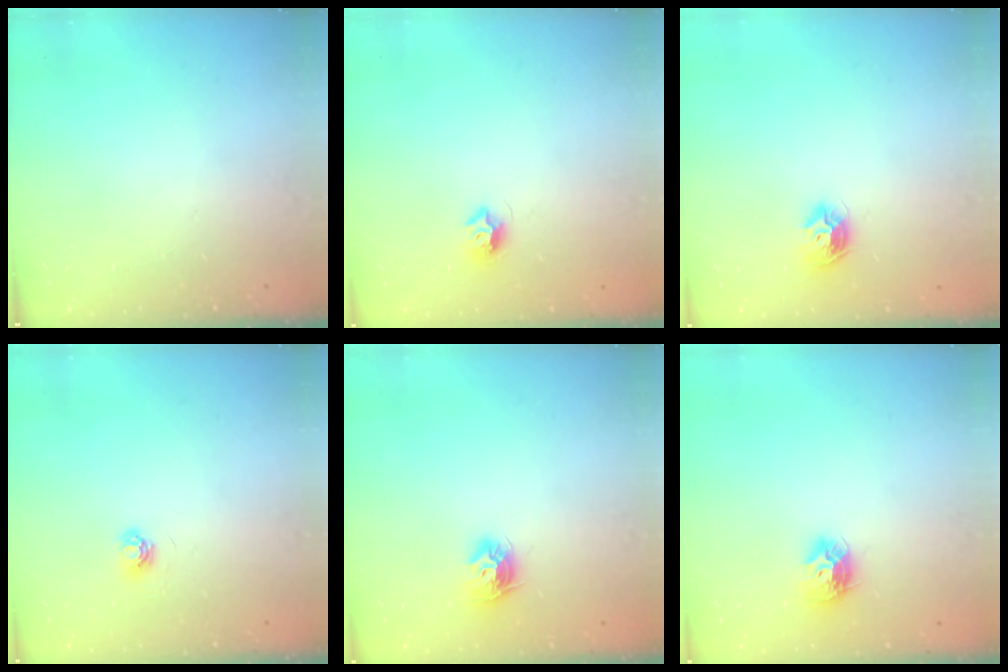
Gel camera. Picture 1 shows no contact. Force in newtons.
{"total": 7.4, "press": 7.4, "slide": 0.4}
{"total": 8.8, "press": 8.8, "slide": 0.2}
{"total": 4.5, "press": 4.5, "slide": 0.5}
{"total": 8.7, "press": 8.7, "slide": 0.3}
{"total": 9.3, "press": 9.3, "slide": 0.3}